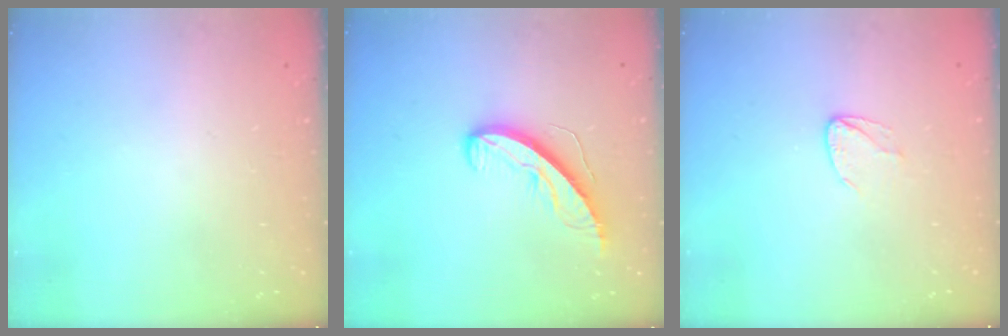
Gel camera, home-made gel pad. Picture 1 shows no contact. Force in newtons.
{"total": 8.4, "press": 8.3, "slide": 0.8}
{"total": 3.9, "press": 3.9, "slide": 0.4}